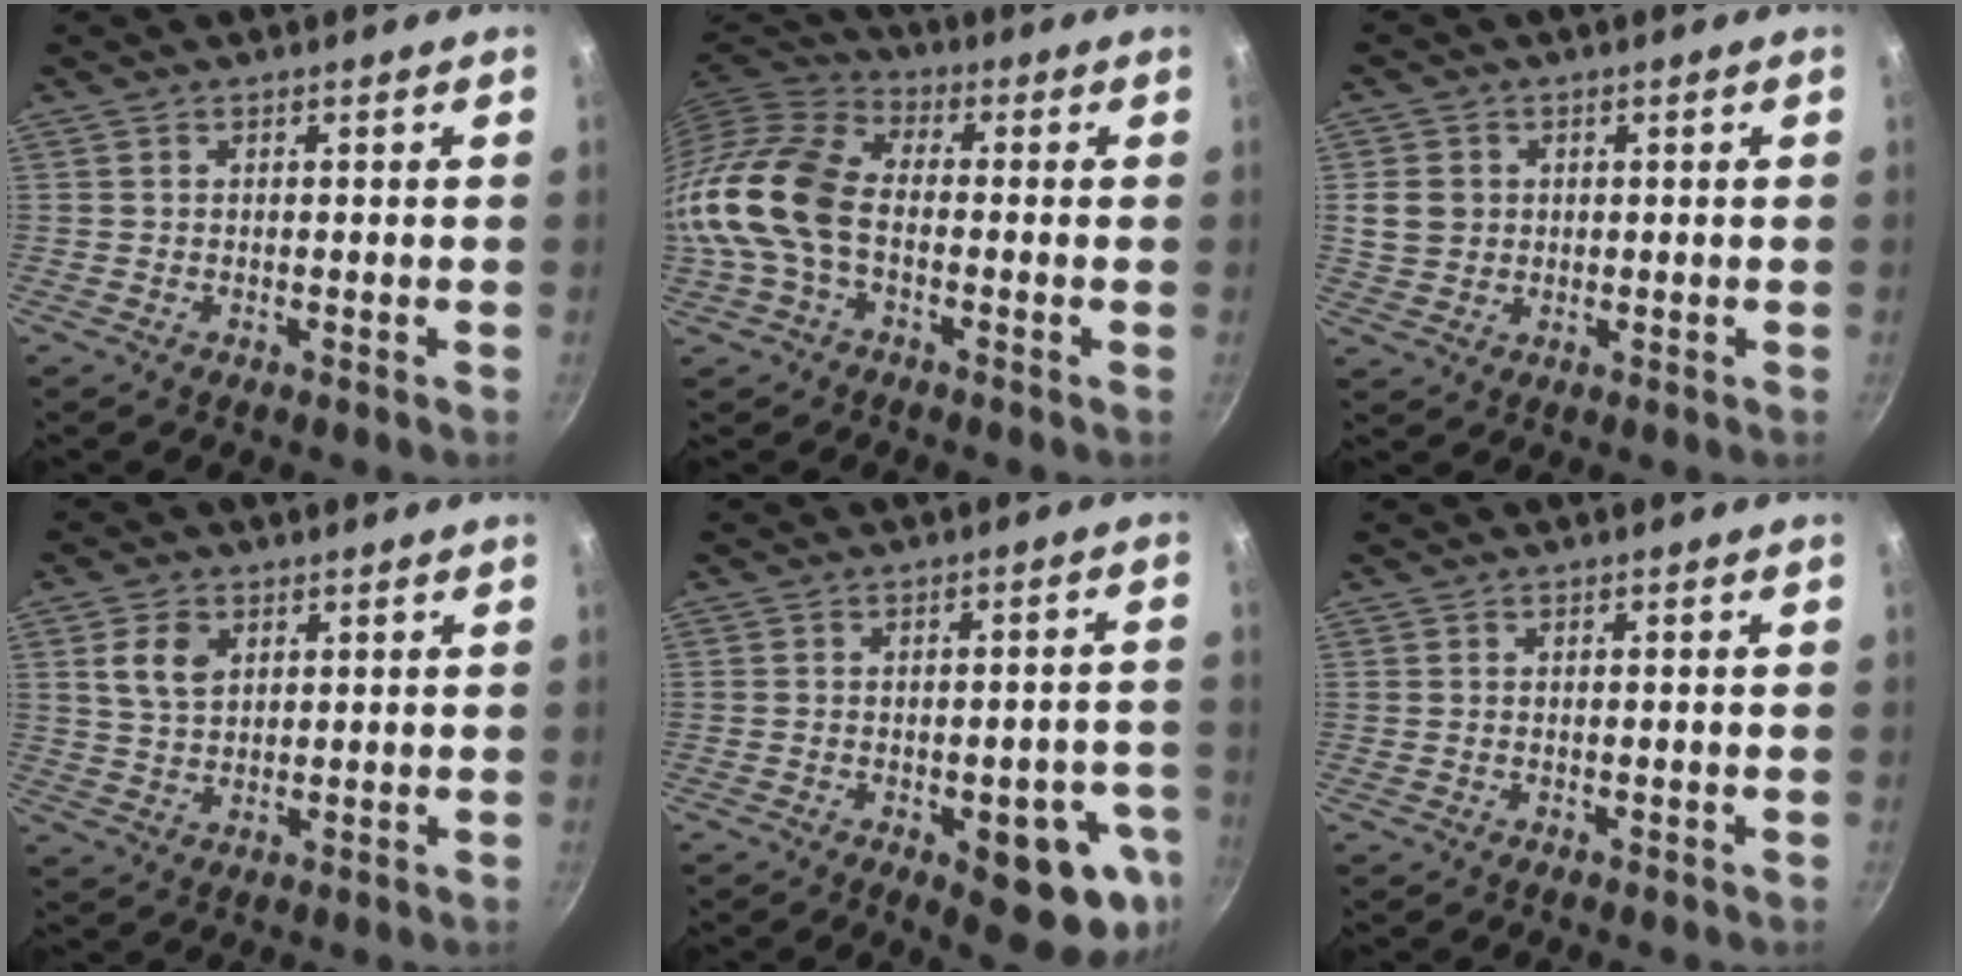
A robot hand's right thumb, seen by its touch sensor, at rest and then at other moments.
{"total": 13.1, "force": [-2.4, 8.3, 9.8], "torque": [-0.178, 0.035, -0.067]}
{"total": 5.4, "force": [0.8, 4.7, 2.5], "torque": [-0.031, 0.000, 0.017]}
{"total": 6.0, "force": [2.2, 4.0, 3.8], "torque": [-0.060, -0.006, 0.044]}
{"total": 15.7, "force": [-6.2, 6.3, 13.0], "torque": [-0.106, 0.019, -0.075]}
{"total": 0.0}